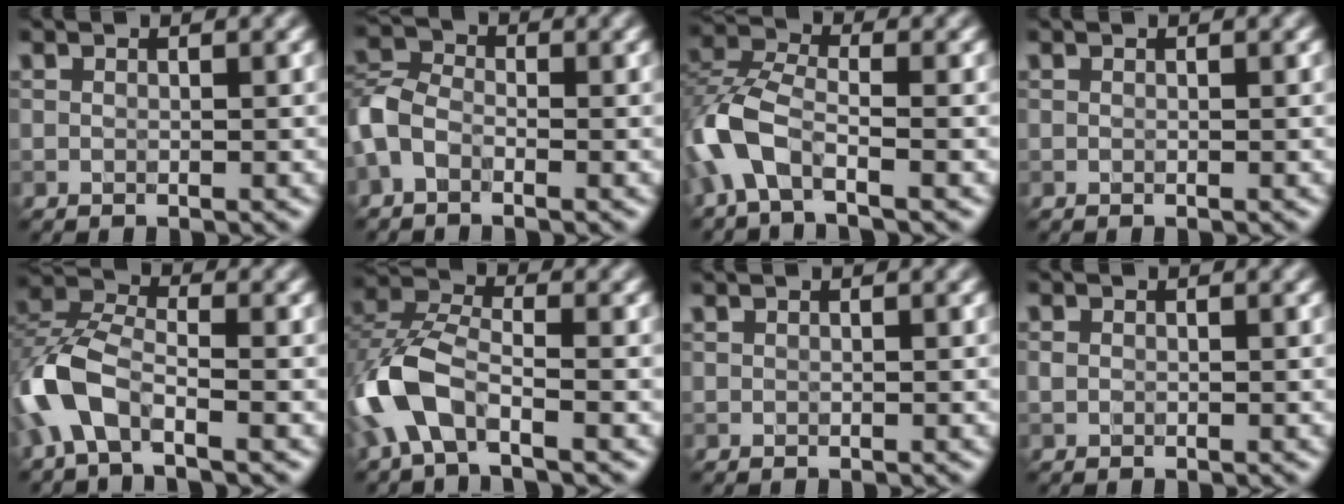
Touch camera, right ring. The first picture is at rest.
{"total": 3.9, "force": [-1.6, 2.4, 2.6], "torque": [-0.058, 0.009, -0.049]}
{"total": 5.7, "force": [-2.7, 2.4, 4.4], "torque": [-0.102, 0.006, -0.065]}
{"total": 0.0}
{"total": 6.4, "force": [-3.0, 2.9, 4.9], "torque": [-0.113, 0.006, -0.072]}
{"total": 7.3, "force": [-3.1, 3.5, 5.6], "torque": [-0.133, 0.004, -0.075]}
{"total": 0.0}
{"total": 0.5, "force": [0.0, 0.4, 0.3], "torque": [-0.009, -0.001, -0.002]}